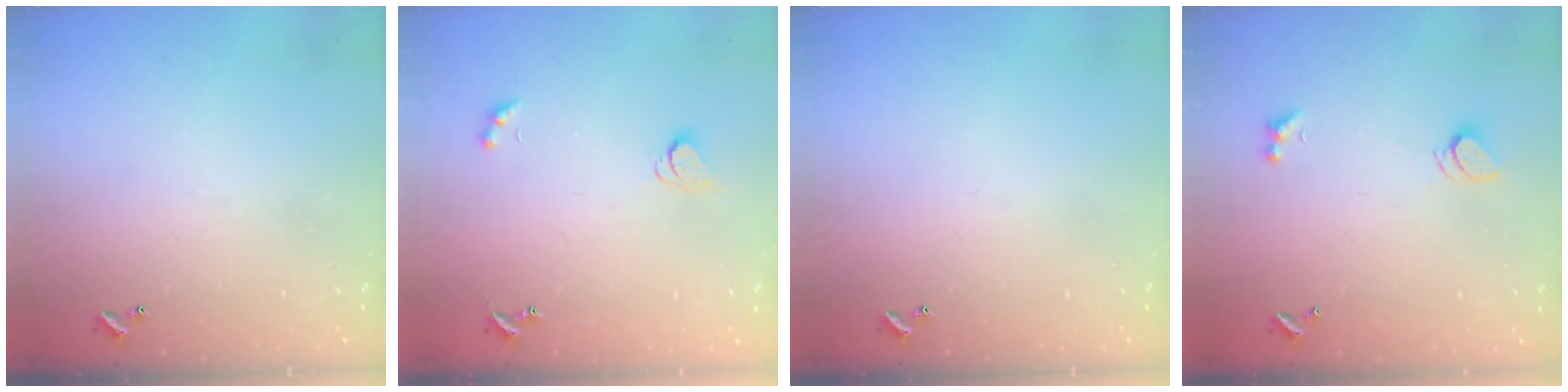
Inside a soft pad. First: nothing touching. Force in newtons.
{"total": 2.4, "press": 2.3, "slide": 0.6}
{"total": 0.0}
{"total": 2.5, "press": 2.4, "slide": 0.6}